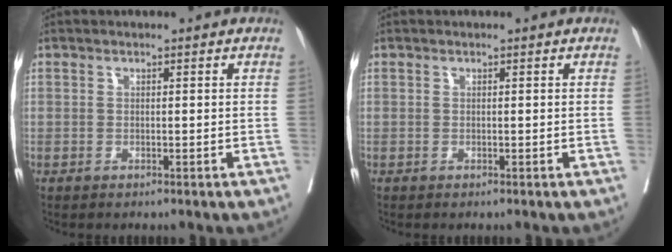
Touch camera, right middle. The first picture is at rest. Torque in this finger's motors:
{"motor_torque": [0.25, -0.10, 0.03, -0.01]}